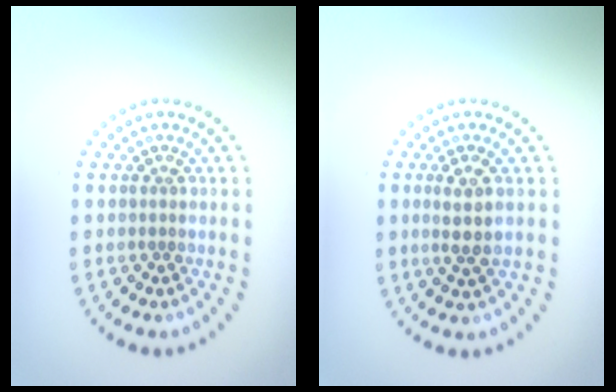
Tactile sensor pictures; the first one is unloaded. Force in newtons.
{"total": 2.4, "press": 2.2, "slide": 1.0}